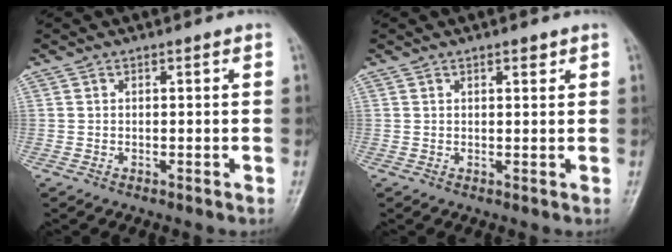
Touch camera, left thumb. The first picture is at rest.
{"total": 1.6, "force": [1.0, 0.7, 1.0], "torque": [-0.008, -0.002, 0.012]}